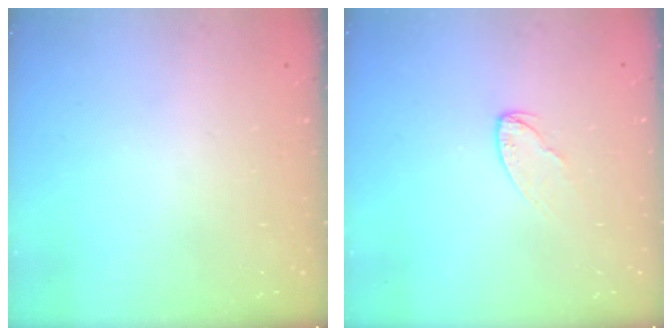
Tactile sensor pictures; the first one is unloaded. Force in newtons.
{"total": 4.4, "press": 4.4, "slide": 0.4}